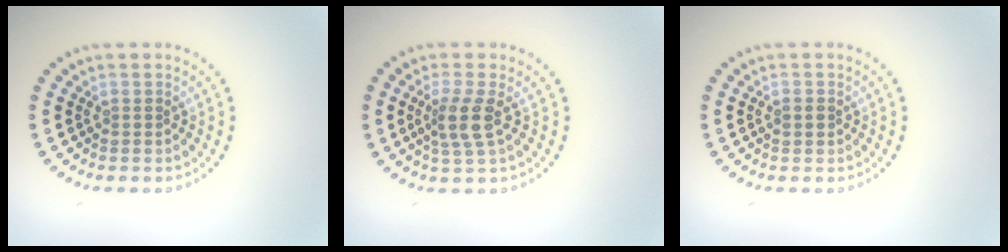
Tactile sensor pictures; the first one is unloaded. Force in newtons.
{"total": 2.8, "press": 2.3, "slide": 1.7}
{"total": 1.2, "press": 1.2, "slide": 0.0}